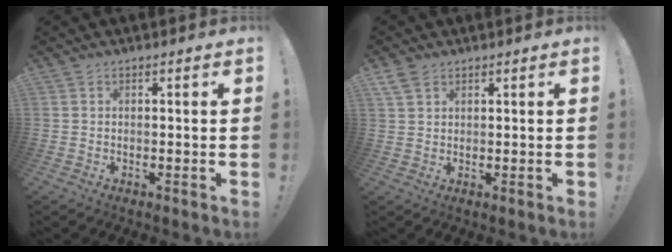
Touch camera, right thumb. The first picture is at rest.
{"total": 3.8, "force": [2.4, 2.2, 1.9], "torque": [-0.034, -0.007, 0.047]}